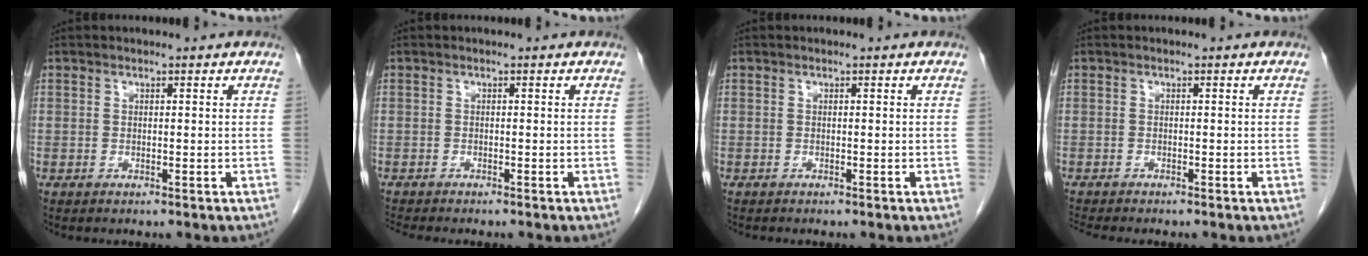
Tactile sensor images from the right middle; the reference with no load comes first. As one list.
[{"total": 2.7, "force": [-2.5, 0.0, 0.9], "torque": [-0.016, -0.007, -0.040]}, {"total": 0.5, "force": [-0.5, 0.0, 0.1], "torque": [-0.005, -0.002, -0.010]}, {"total": 2.5, "force": [-2.3, -0.2, 0.7], "torque": [-0.015, -0.008, -0.039]}]